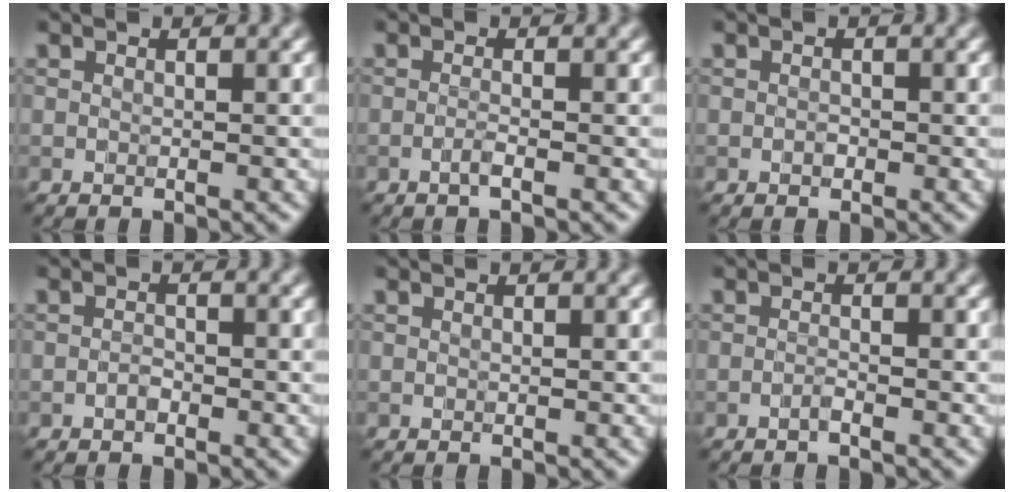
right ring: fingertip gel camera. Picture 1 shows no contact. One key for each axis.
{"total": 1.1, "fx": -0.5, "fy": 0.2, "fz": 0.9, "tx": -0.016, "ty": 0.002, "tz": -0.014}
{"total": 0.6, "fx": -0.3, "fy": 0.5, "fz": 0.4, "tx": -0.005, "ty": -0.001, "tz": -0.005}
{"total": 0.9, "fx": -0.5, "fy": 0.5, "fz": 0.6, "tx": -0.011, "ty": 0.000, "tz": -0.011}
{"total": 0.0}
{"total": 0.8, "fx": -0.6, "fy": 0.1, "fz": 0.6, "tx": -0.010, "ty": 0.003, "tz": -0.012}